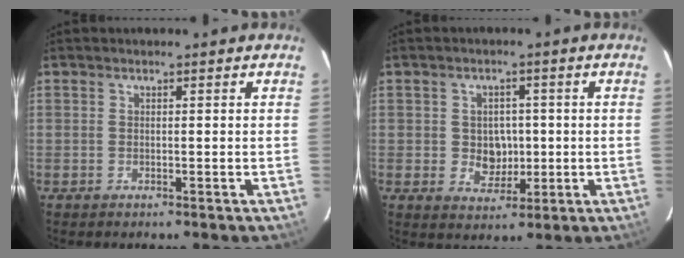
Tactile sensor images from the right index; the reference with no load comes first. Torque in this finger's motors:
{"motor_torque": [0.05, 0.06, 0.06, 0.00]}